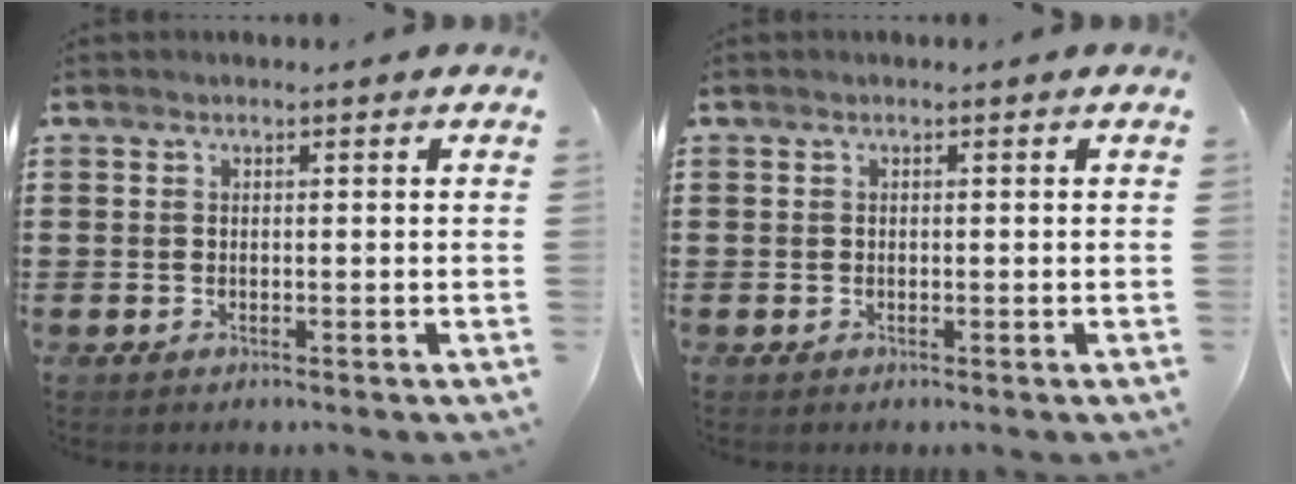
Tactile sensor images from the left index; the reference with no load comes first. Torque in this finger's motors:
{"motor_torque": [-0.24, 0.23, 0.00, -0.01]}